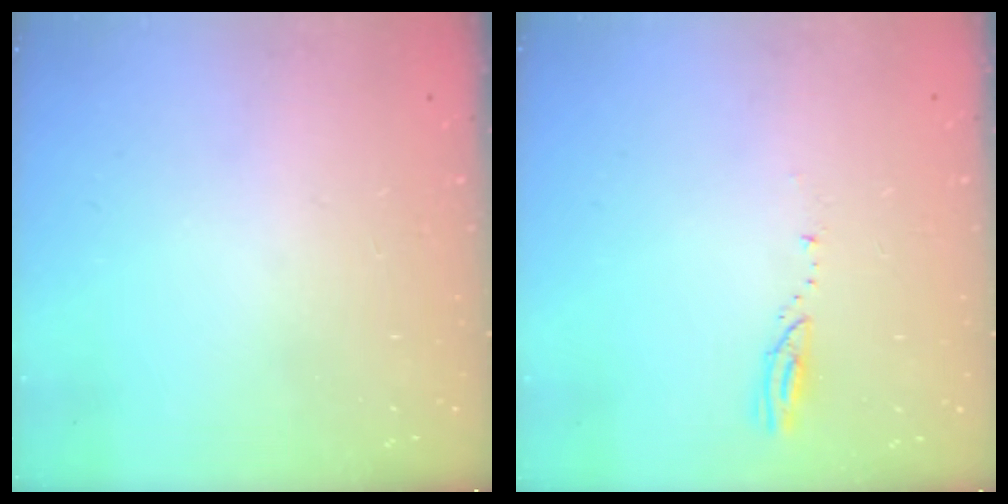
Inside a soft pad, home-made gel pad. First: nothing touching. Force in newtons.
{"total": 3.3, "press": 3.3, "slide": 0.3}